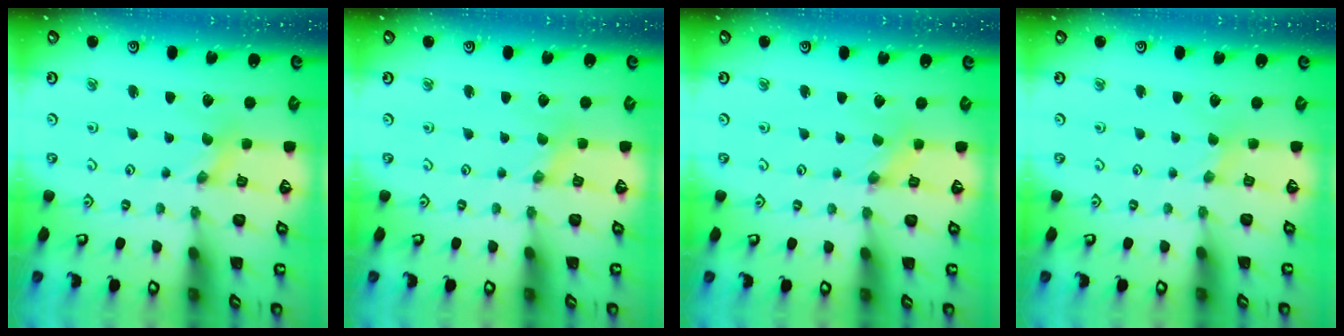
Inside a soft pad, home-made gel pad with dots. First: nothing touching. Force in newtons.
{"total": 0.7, "press": 0.7, "slide": 0.2}
{"total": 0.7, "press": 0.6, "slide": 0.3}
{"total": 1.4, "press": 1.4, "slide": 0.3}